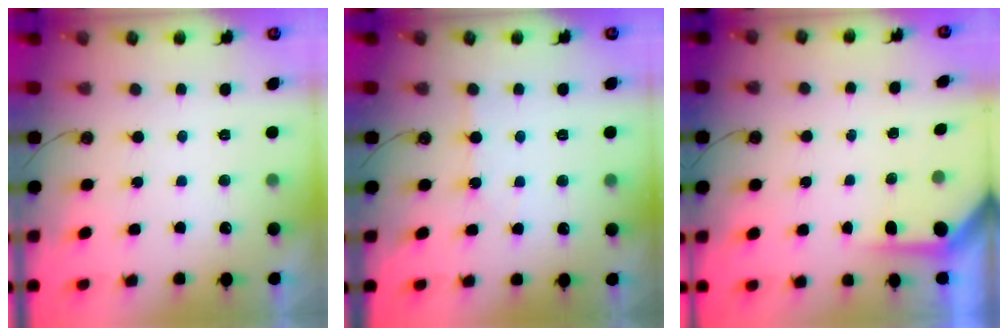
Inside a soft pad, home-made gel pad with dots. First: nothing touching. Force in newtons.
{"total": 3.3, "press": 3.3, "slide": 0.5}
{"total": 3.4, "press": 3.4, "slide": 0.4}